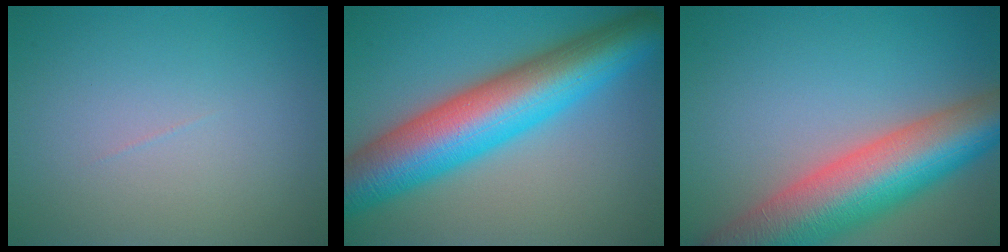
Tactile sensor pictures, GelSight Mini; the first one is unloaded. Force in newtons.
{"total": 12.2, "press": 12.2, "slide": 0.2}
{"total": 12.0, "press": 12.0, "slide": 0.6}